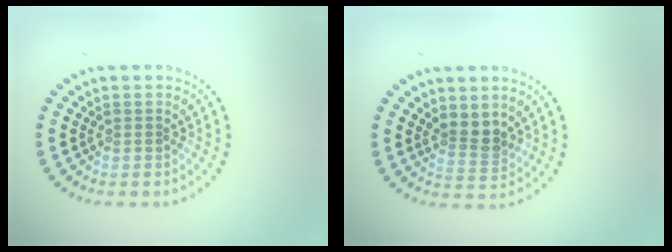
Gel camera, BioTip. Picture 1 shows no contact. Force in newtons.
{"total": 2.4, "press": 1.8, "slide": 1.6}